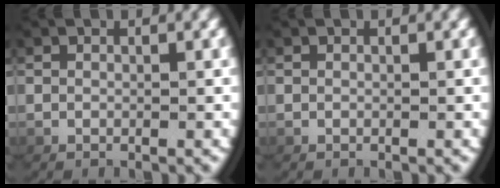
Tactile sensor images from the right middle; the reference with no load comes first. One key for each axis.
{"total": 0.0}